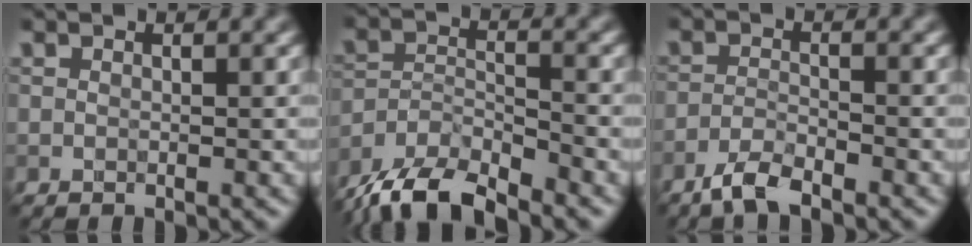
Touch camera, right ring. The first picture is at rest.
{"total": 8.4, "force": [-7.5, 2.0, 3.0], "torque": [-0.060, -0.007, -0.134]}
{"total": 3.0, "force": [-2.8, 0.4, 1.1], "torque": [-0.024, 0.001, -0.056]}